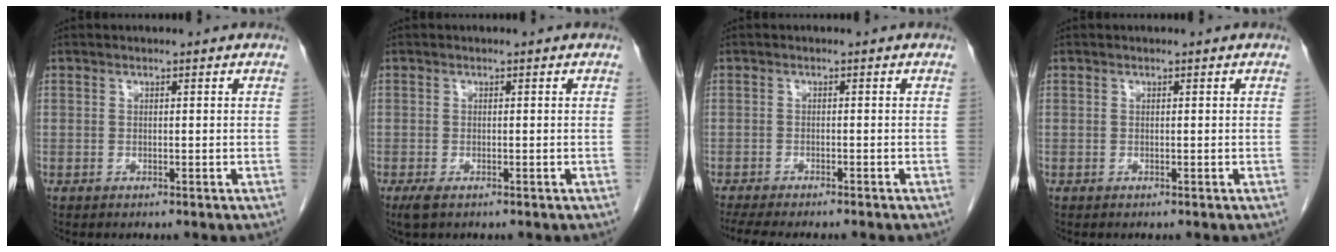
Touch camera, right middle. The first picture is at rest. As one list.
[{"total": 1.9, "force": [-1.2, 0.7, 1.3], "torque": [-0.032, -0.006, -0.017]}, {"total": 8.6, "force": [-7.3, 1.0, 4.4], "torque": [-0.057, -0.011, -0.107]}, {"total": 0.0}]